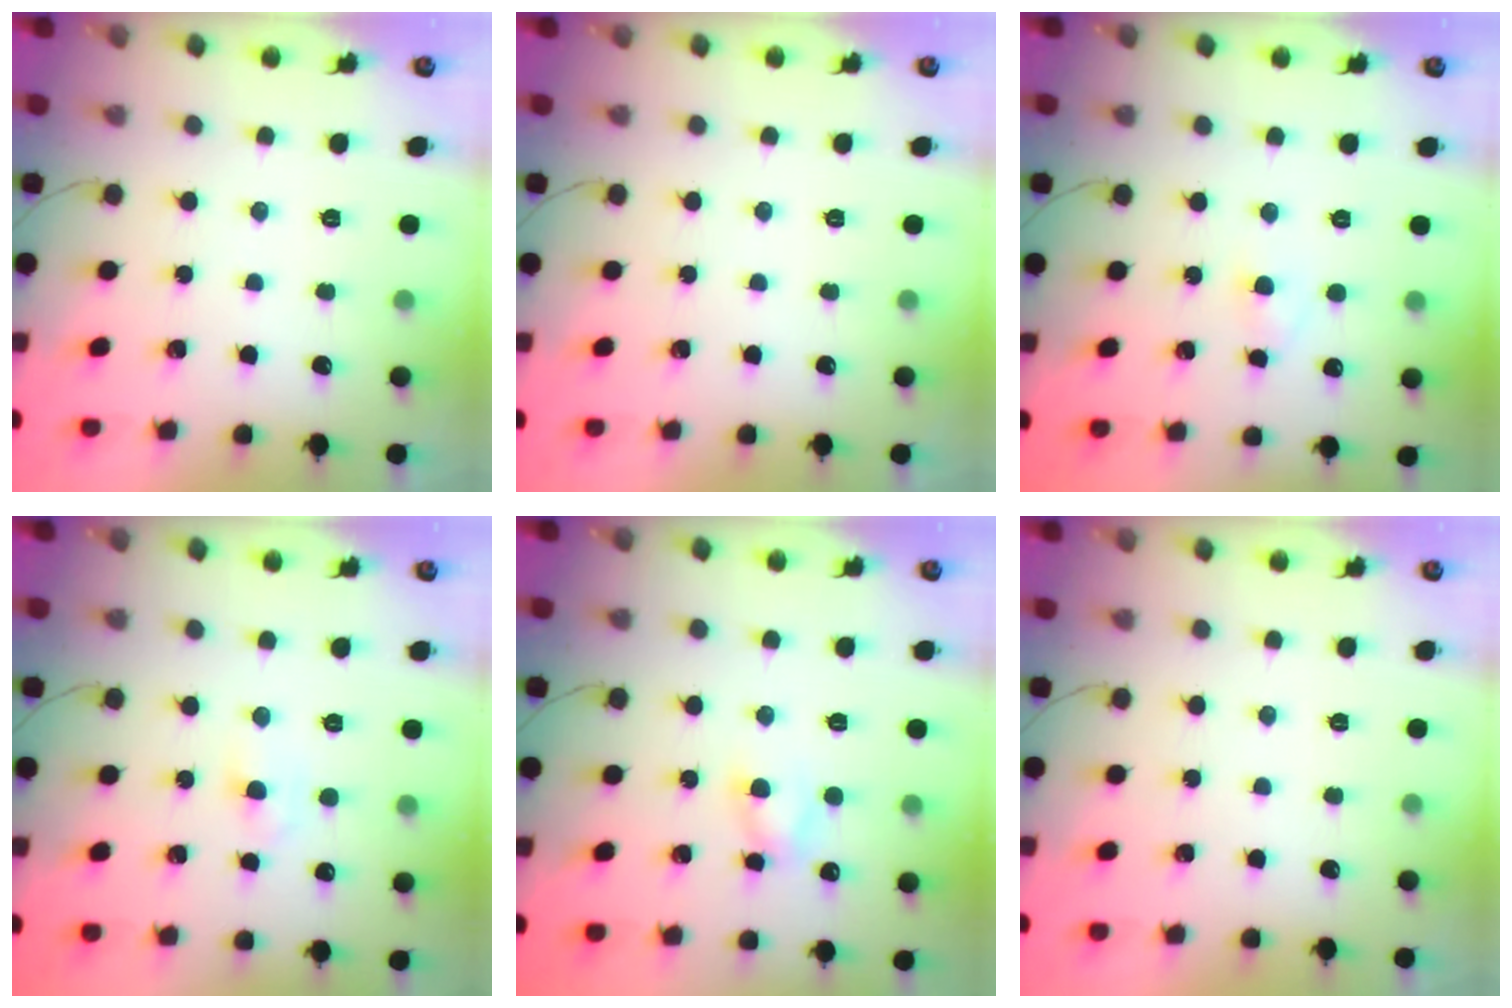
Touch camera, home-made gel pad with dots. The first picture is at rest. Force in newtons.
{"total": 0.0}
{"total": 2.1, "press": 1.9, "slide": 0.9}
{"total": 2.5, "press": 2.3, "slide": 0.9}
{"total": 4.3, "press": 4.0, "slide": 1.4}
{"total": 0.0}